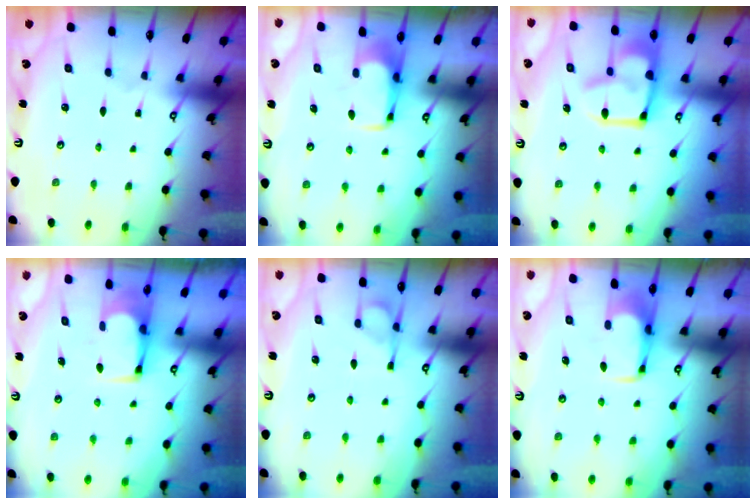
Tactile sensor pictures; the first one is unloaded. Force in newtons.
{"total": 2.0, "press": 2.0, "slide": 0.4}
{"total": 10.2, "press": 10.1, "slide": 1.4}
{"total": 2.1, "press": 2.1, "slide": 0.1}
{"total": 2.8, "press": 2.6, "slide": 1.2}
{"total": 2.1, "press": 2.1, "slide": 0.5}